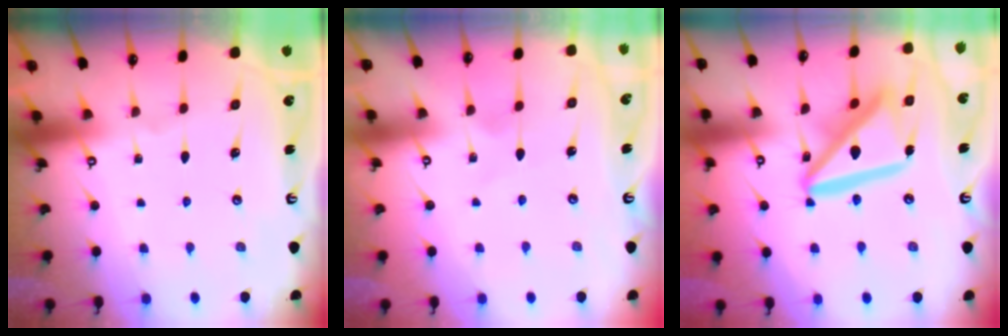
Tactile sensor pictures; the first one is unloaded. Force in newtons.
{"total": 3.3, "press": 3.3, "slide": 0.4}
{"total": 17.3, "press": 17.1, "slide": 2.0}